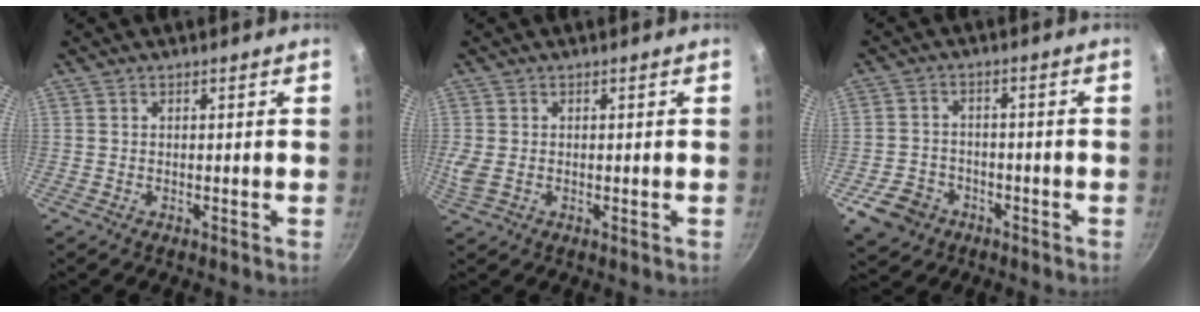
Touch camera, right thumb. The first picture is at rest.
{"total": 3.2, "force": [-0.1, 2.0, 2.4], "torque": [-0.052, -0.002, 0.000]}
{"total": 7.5, "force": [-3.8, 5.7, 2.9], "torque": [-0.044, 0.030, -0.060]}